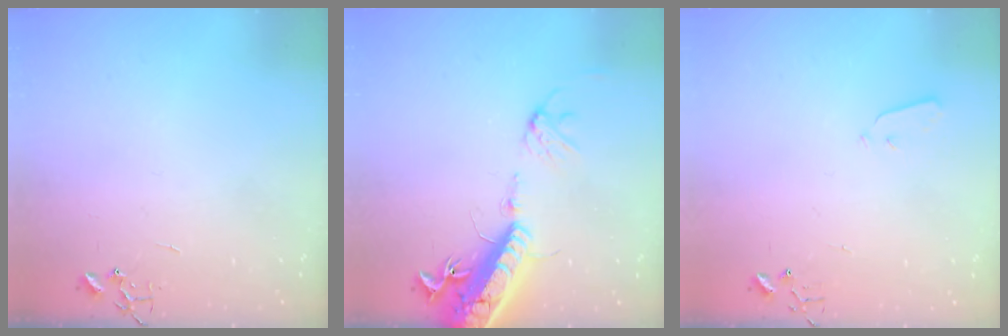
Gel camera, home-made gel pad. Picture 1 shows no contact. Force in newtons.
{"total": 18.2, "press": 17.7, "slide": 4.2}
{"total": 2.9, "press": 2.9, "slide": 0.4}